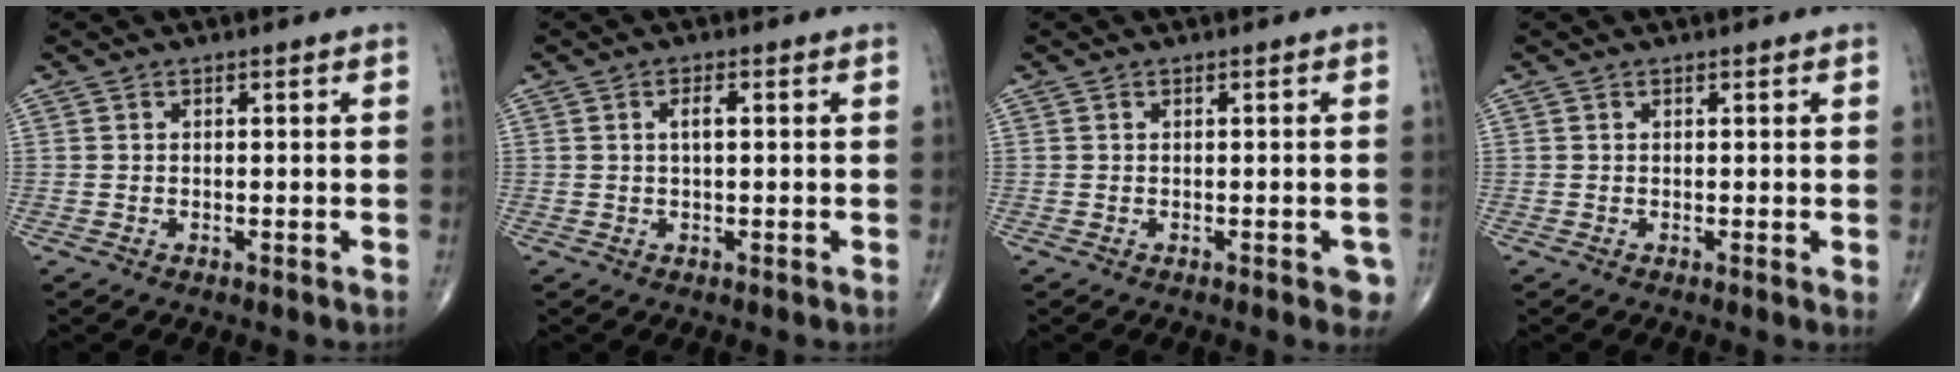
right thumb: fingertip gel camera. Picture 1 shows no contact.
{"total": 2.0, "force": [0.3, 0.7, 1.8], "torque": [-0.031, -0.002, 0.003]}
{"total": 2.9, "force": [-1.1, 1.1, 2.4], "torque": [-0.016, 0.000, -0.011]}
{"total": 0.8, "force": [0.3, 0.2, 0.8], "torque": [-0.016, -0.003, 0.003]}